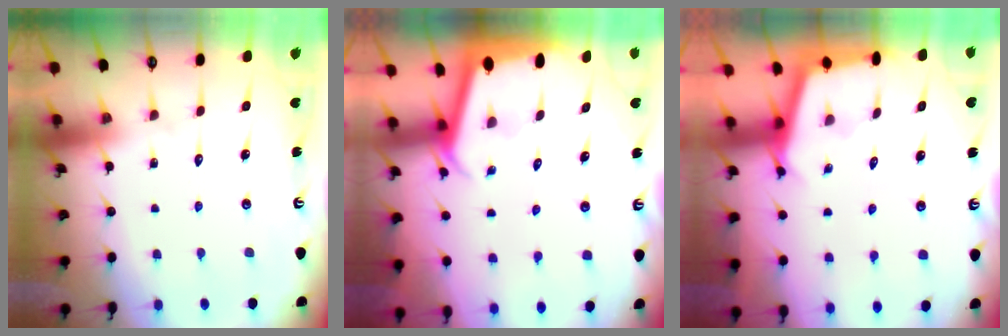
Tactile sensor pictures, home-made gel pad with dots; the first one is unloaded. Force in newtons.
{"total": 2.2, "press": 2.2, "slide": 0.1}
{"total": 2.3, "press": 2.3, "slide": 0.1}